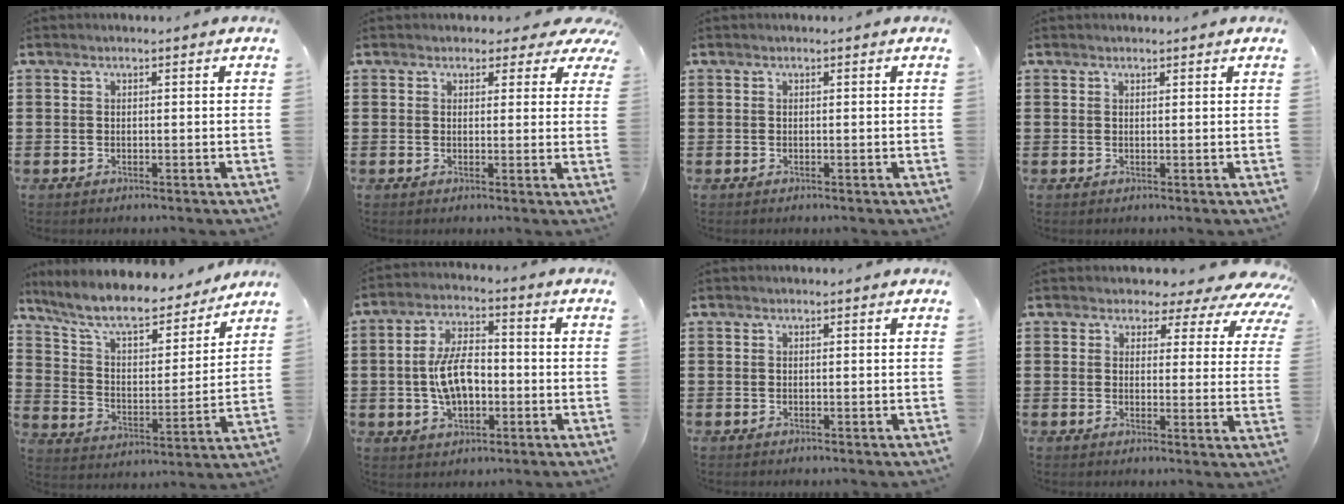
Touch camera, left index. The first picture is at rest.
{"total": 2.6, "force": [1.7, 1.8, 0.9], "torque": [-0.014, -0.001, 0.026]}
{"total": 0.0}
{"total": 0.6, "force": [0.5, 0.2, 0.2], "torque": [-0.004, 0.002, 0.011]}
{"total": 9.3, "force": [8.3, 1.4, 3.9], "torque": [-0.112, -0.052, 0.143]}
{"total": 8.6, "force": [-1.1, 4.5, 7.3], "torque": [-0.155, 0.008, -0.025]}
{"total": 0.0}
{"total": 3.9, "force": [3.0, 2.2, 1.3], "torque": [-0.030, -0.018, 0.045]}